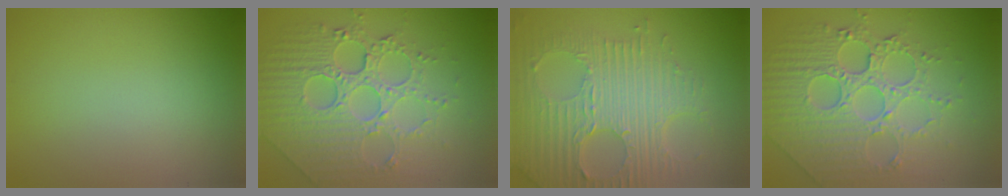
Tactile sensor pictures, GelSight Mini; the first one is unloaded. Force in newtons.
{"total": 8.2, "press": 6.0, "slide": 5.5}
{"total": 8.0, "press": 5.8, "slide": 5.6}
{"total": 8.2, "press": 6.0, "slide": 5.5}